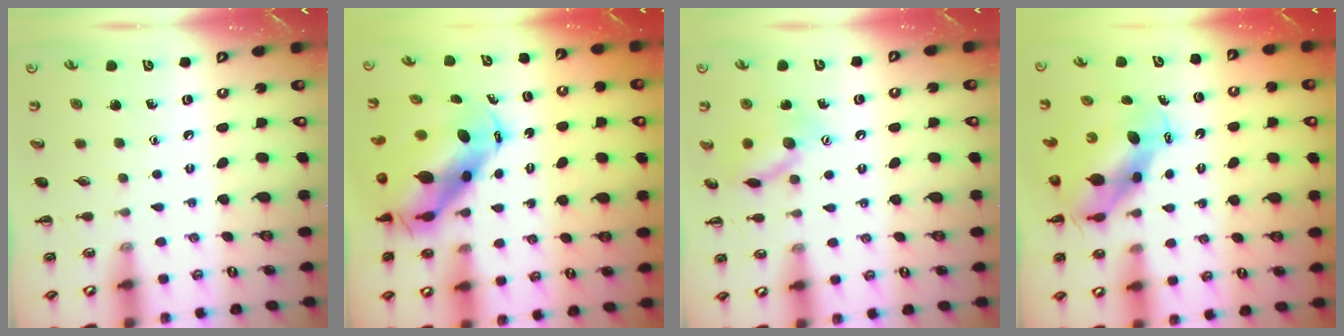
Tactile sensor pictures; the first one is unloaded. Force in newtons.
{"total": 10.2, "press": 9.9, "slide": 2.5}
{"total": 11.3, "press": 11.2, "slide": 0.8}
{"total": 7.2, "press": 7.1, "slide": 1.4}